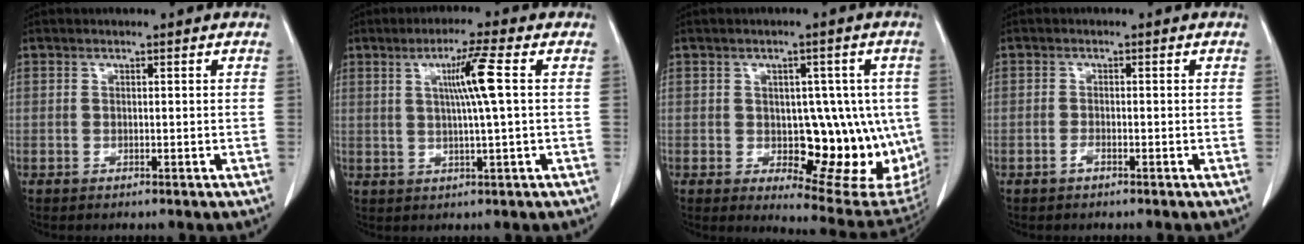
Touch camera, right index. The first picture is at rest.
{"total": 6.3, "force": [1.4, -1.1, 6.1], "torque": [-0.106, 0.002, 0.028]}
{"total": 14.5, "force": [-1.8, 6.7, 12.7], "torque": [-0.130, 0.007, -0.002]}
{"total": 0.8, "force": [-0.7, 0.2, 0.5], "torque": [-0.009, 0.002, -0.011]}